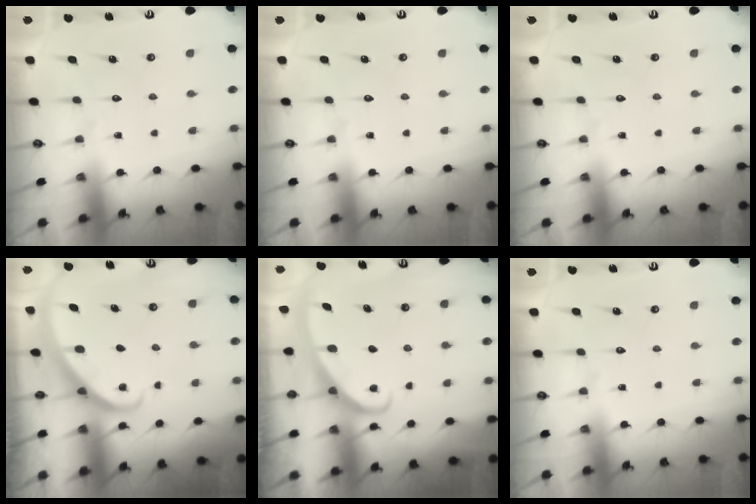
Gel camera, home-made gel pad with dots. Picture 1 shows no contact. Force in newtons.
{"total": 0.0}
{"total": 0.0}
{"total": 2.3, "press": 2.3, "slide": 0.2}
{"total": 2.8, "press": 2.8, "slide": 0.4}
{"total": 0.0}